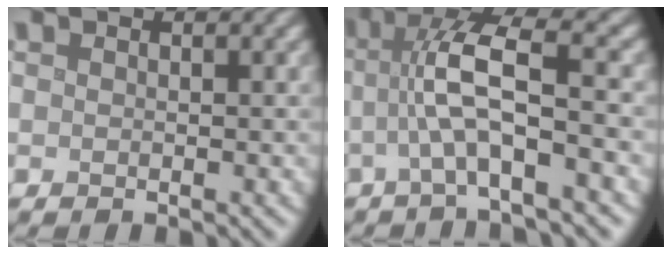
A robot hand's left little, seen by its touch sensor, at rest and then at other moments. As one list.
[{"total": 6.1, "force": [-0.9, 1.1, 5.9], "torque": [-0.114, 0.020, -0.024]}]